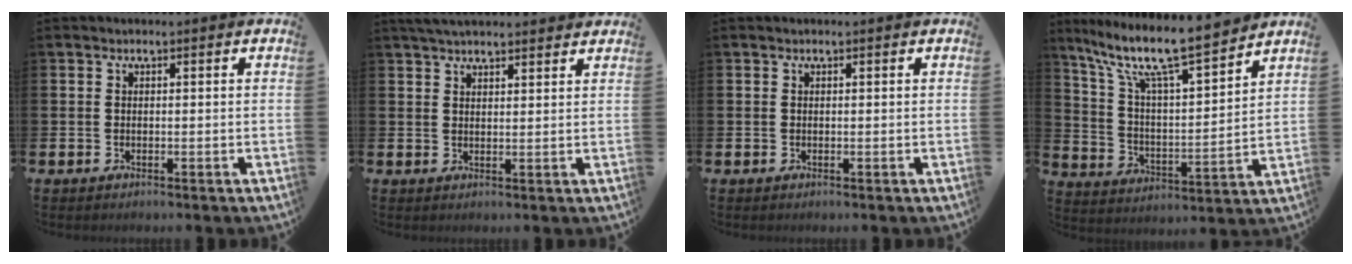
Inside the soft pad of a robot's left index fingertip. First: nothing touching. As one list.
[{"total": 3.7, "force": [3.5, 0.6, 1.0], "torque": [-0.024, -0.009, 0.065]}, {"total": 0.0}, {"total": 11.1, "force": [9.4, 1.5, 5.6], "torque": [-0.140, -0.059, 0.157]}]